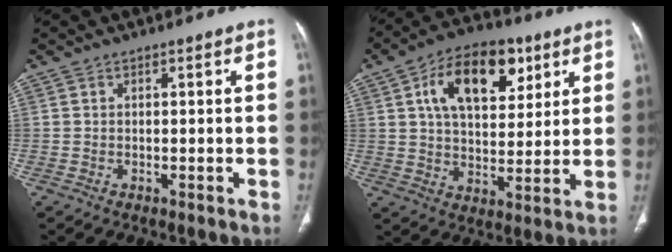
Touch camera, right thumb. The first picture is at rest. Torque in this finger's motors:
{"motor_torque": [-0.02, 0.42, 0.81, 0.60, 0.15]}